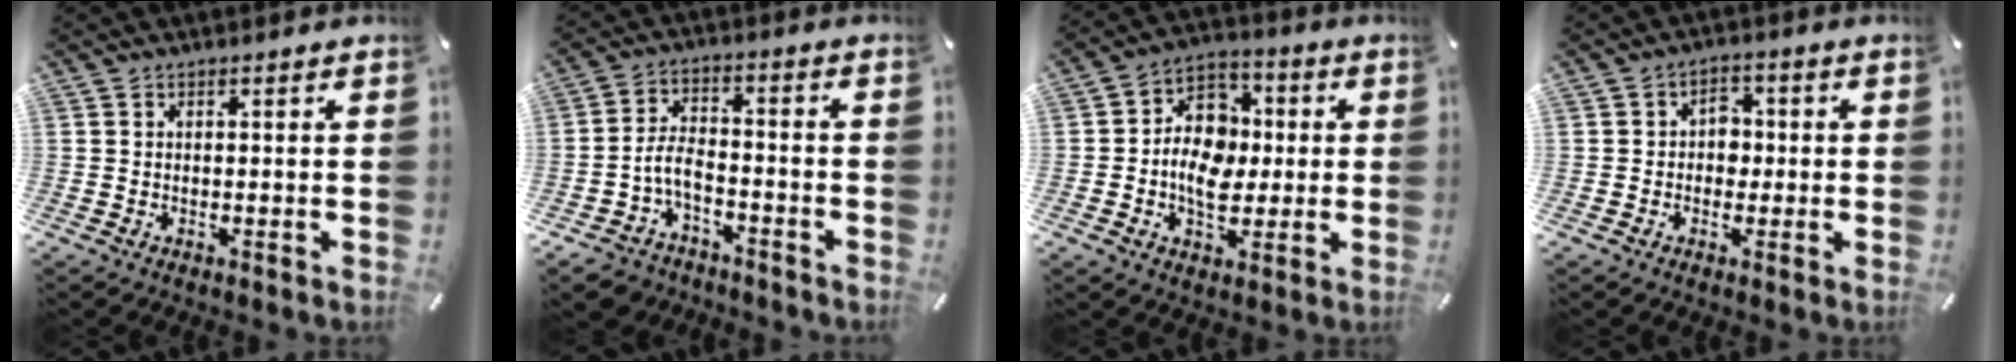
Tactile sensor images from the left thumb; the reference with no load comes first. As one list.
[{"total": 7.1, "force": [-3.8, 4.2, 4.3], "torque": [-0.095, 0.008, -0.074]}, {"total": 11.8, "force": [-1.8, 9.3, 7.0], "torque": [-0.124, 0.022, -0.032]}, {"total": 4.2, "force": [-0.4, 3.5, 2.3], "torque": [-0.028, 0.006, -0.014]}]